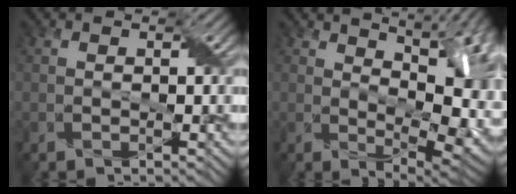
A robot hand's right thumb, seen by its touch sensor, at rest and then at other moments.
{"total": 15.0, "force": [3.8, 7.2, 12.6], "torque": [-0.163, 0.019, 0.081]}